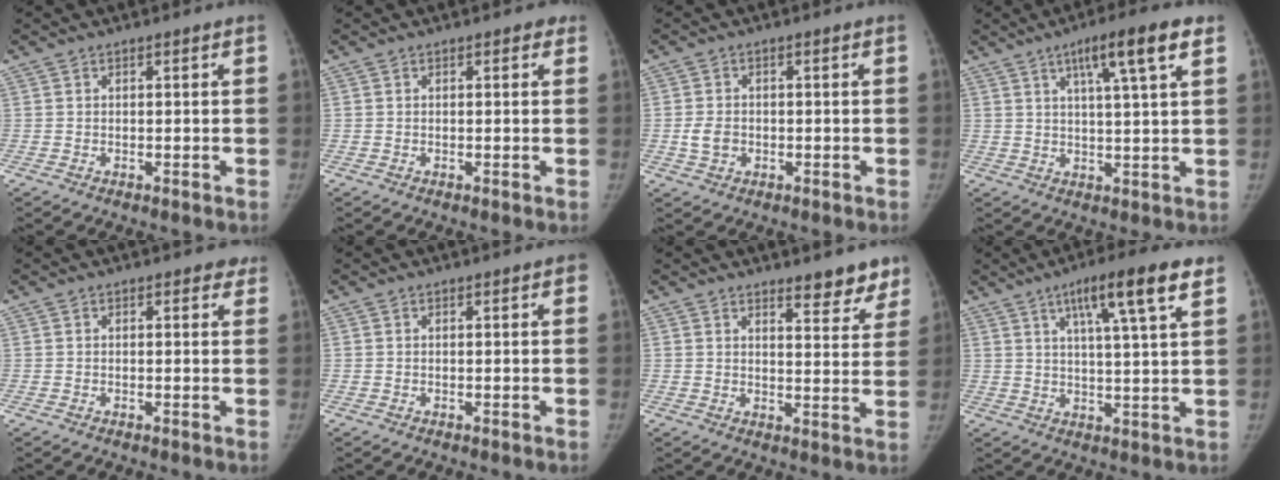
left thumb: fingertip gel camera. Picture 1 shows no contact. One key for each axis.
{"total": 0.9, "fx": 0.4, "fy": 0.6, "fz": 0.5, "tx": 0.007, "ty": 0.001, "tz": -0.001}
{"total": 3.4, "fx": -0.7, "fy": 2.7, "fz": 2.0, "tx": -0.034, "ty": 0.004, "tz": -0.011}
{"total": 9.4, "fx": 4.8, "fy": 0.8, "fz": 8.1, "tx": -0.132, "ty": -0.007, "tz": 0.073}
{"total": 1.8, "fx": 1.3, "fy": 1.1, "fz": 0.5, "tx": 0.020, "ty": -0.004, "tz": 0.003}
{"total": 1.1, "fx": 0.5, "fy": 0.3, "fz": 0.9, "tx": -0.012, "ty": 0.002, "tz": 0.003}
{"total": 7.0, "fx": 5.8, "fy": 2.5, "fz": 3.1, "tx": -0.003, "ty": -0.039, "tz": 0.067}
{"total": 11.4, "fx": 6.1, "fy": 1.1, "fz": 9.6, "tx": -0.154, "ty": -0.016, "tz": 0.093}